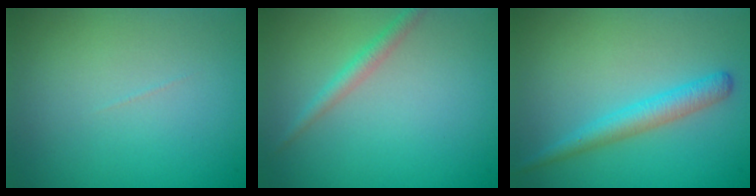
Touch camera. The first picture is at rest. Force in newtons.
{"total": 1.6, "press": 1.6, "slide": 0.0}
{"total": 2.7, "press": 2.6, "slide": 0.1}